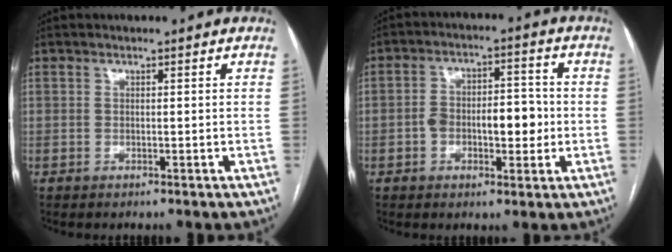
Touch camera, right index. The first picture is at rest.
{"total": 8.6, "force": [-1.3, 4.1, 7.5], "torque": [-0.122, 0.024, -0.016]}